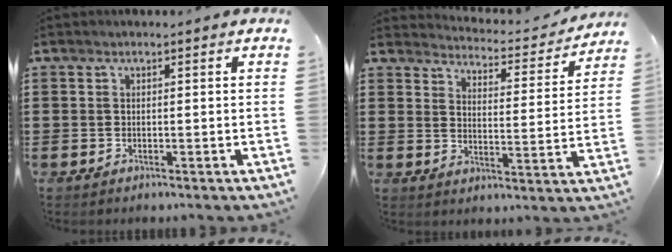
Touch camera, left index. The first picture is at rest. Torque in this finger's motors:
{"motor_torque": [0.94, -1.19, 0.32, 0.03]}